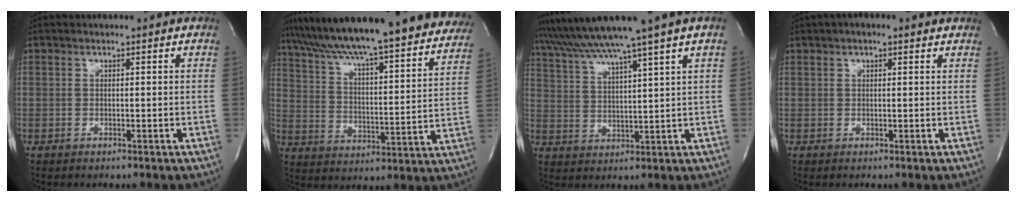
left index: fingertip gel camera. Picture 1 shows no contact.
{"total": 31.7, "force": [28.0, 4.1, 14.3], "torque": [-0.227, -0.046, 0.366]}
{"total": 11.3, "force": [8.9, -2.9, 6.3], "torque": [-0.109, 0.009, 0.148]}
{"total": 2.7, "force": [1.7, 1.0, 1.8], "torque": [-0.029, 0.019, 0.022]}